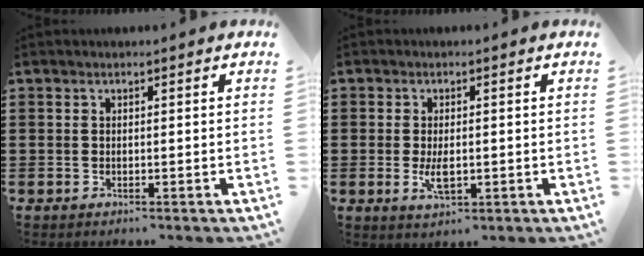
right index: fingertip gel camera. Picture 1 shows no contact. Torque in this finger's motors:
{"motor_torque": [2.14, 0.00, 0.56, 0.04]}